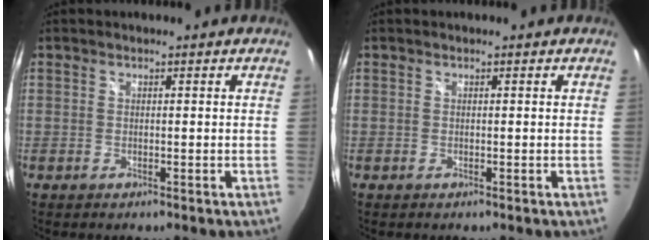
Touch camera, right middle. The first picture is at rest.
{"total": 0.0}